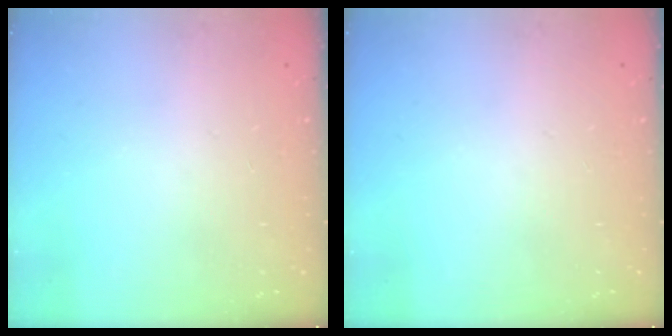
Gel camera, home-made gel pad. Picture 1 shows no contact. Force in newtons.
{"total": 0.0}